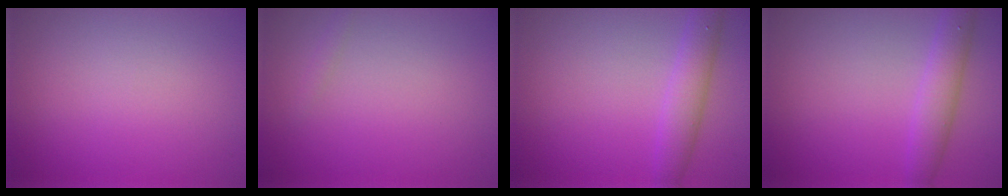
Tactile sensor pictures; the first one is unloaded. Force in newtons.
{"total": 0.6, "press": 0.6, "slide": 0.0}
{"total": 3.0, "press": 3.0, "slide": 0.1}
{"total": 3.0, "press": 3.0, "slide": 0.1}